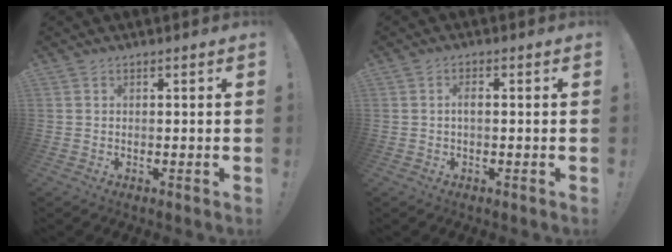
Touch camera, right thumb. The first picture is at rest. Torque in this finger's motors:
{"motor_torque": [-0.02, 0.10, 0.01, 0.06, 0.00]}